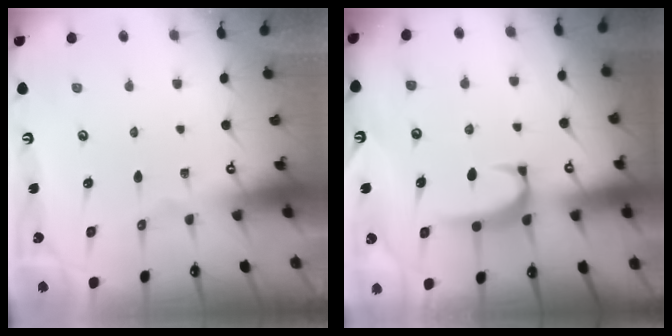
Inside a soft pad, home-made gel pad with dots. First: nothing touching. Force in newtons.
{"total": 1.4, "press": 1.4, "slide": 0.3}